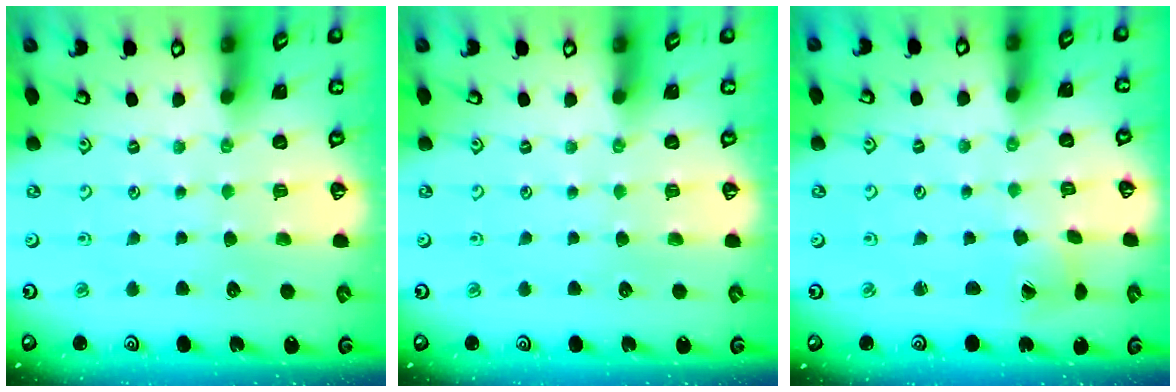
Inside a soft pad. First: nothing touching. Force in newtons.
{"total": 0.0}
{"total": 1.7, "press": 1.7, "slide": 0.2}